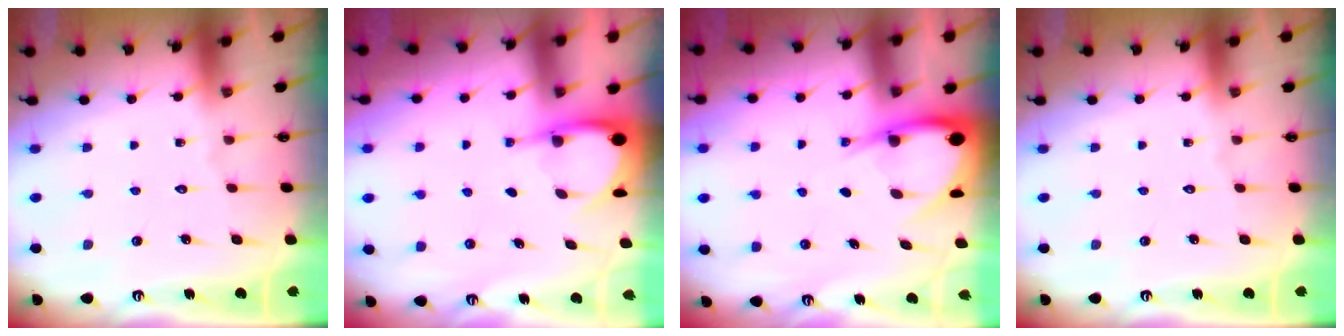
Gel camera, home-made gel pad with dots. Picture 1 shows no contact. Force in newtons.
{"total": 3.9, "press": 3.9, "slide": 0.4}
{"total": 7.2, "press": 7.1, "slide": 1.0}
{"total": 0.0}